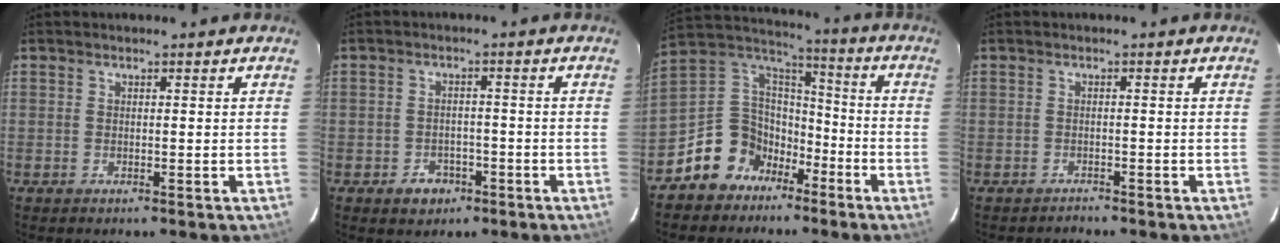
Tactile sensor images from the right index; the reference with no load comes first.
{"total": 4.5, "force": [-2.5, 3.6, 1.1], "torque": [-0.031, 0.012, -0.026]}
{"total": 13.0, "force": [-7.8, 9.7, 3.7], "torque": [-0.099, 0.050, -0.134]}
{"total": 1.2, "force": [-1.1, 0.2, -0.3], "torque": [0.003, 0.003, -0.018]}